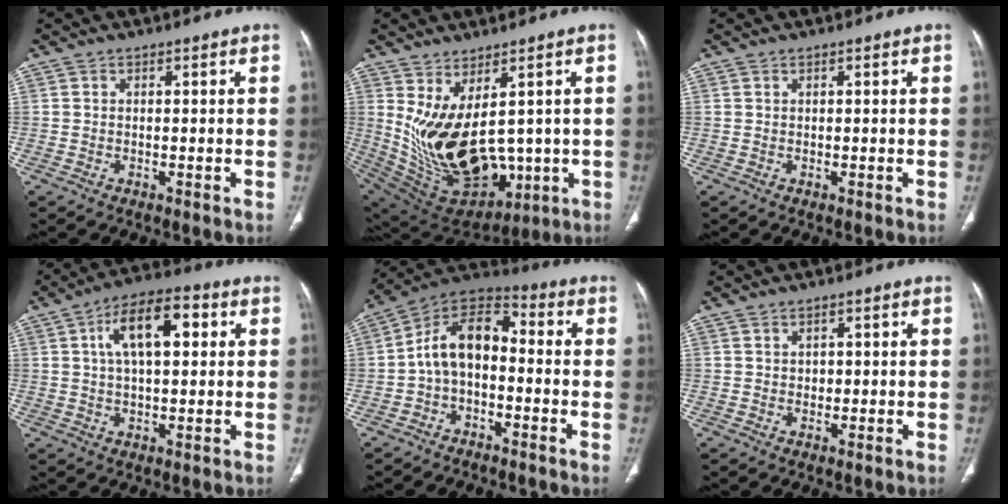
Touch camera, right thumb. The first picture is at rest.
{"total": 19.3, "force": [1.4, 10.8, 16.0], "torque": [-0.281, -0.034, 0.075]}
{"total": 0.0}
{"total": 12.0, "force": [3.2, 5.6, 10.1], "torque": [-0.161, 0.016, 0.046]}
{"total": 11.4, "force": [-1.5, 7.1, 8.8], "torque": [-0.139, 0.053, -0.042]}
{"total": 1.4, "force": [0.4, 1.1, 0.7], "torque": [-0.004, -0.001, 0.008]}